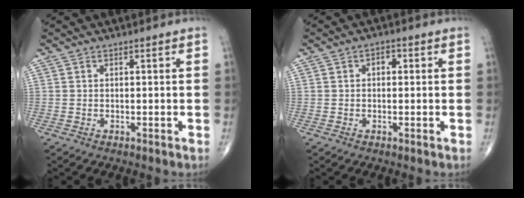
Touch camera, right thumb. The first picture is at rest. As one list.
[{"total": 1.7, "force": [0.3, 1.2, 1.2], "torque": [-0.011, 0.008, 0.001]}]